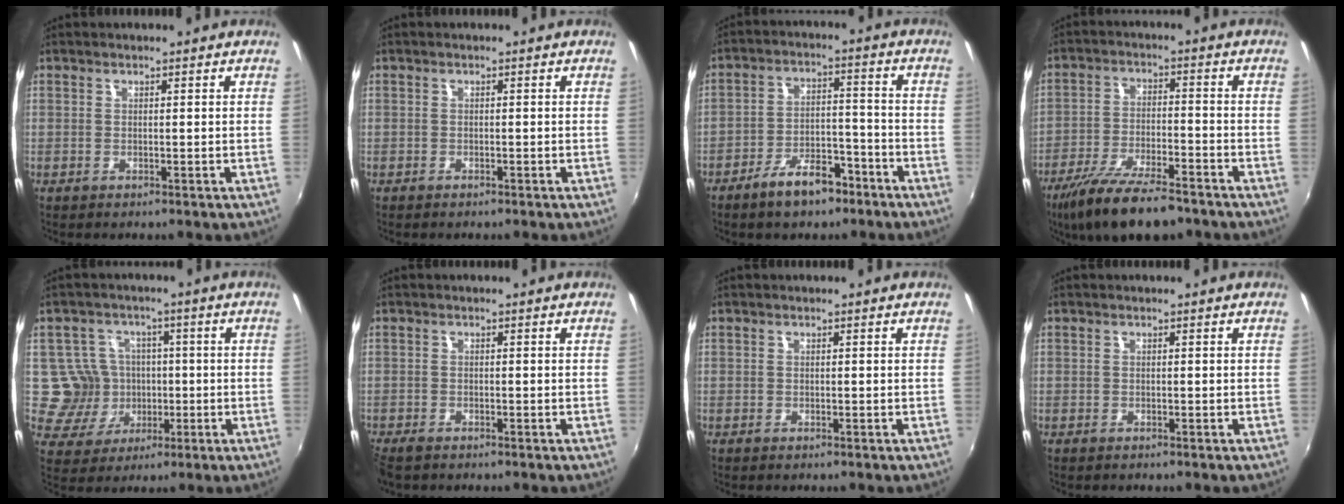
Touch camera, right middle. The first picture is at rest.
{"total": 0.8, "force": [-0.4, -0.7, -0.1], "torque": [0.003, -0.005, -0.010]}
{"total": 8.6, "force": [-6.5, 2.9, 4.8], "torque": [-0.088, 0.013, -0.100]}
{"total": 14.3, "force": [-11.3, 2.9, 8.3], "torque": [-0.173, -0.035, -0.196]}
{"total": 7.4, "force": [-0.6, 7.3, 1.0], "torque": [-0.039, 0.012, -0.004]}
{"total": 2.9, "force": [-2.5, 0.9, 1.2], "torque": [-0.032, -0.015, -0.049]}
{"total": 0.0}
{"total": 0.9, "force": [-0.1, -0.8, -0.2], "torque": [0.008, -0.007, -0.005]}